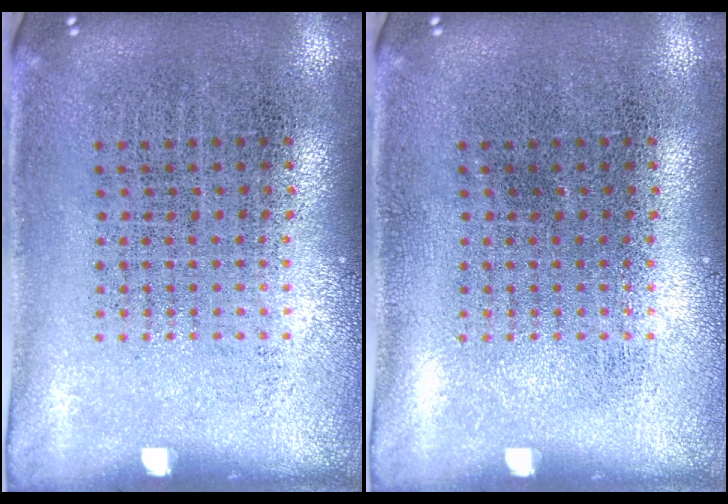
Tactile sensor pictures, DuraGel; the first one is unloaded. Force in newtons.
{"total": 0.0}